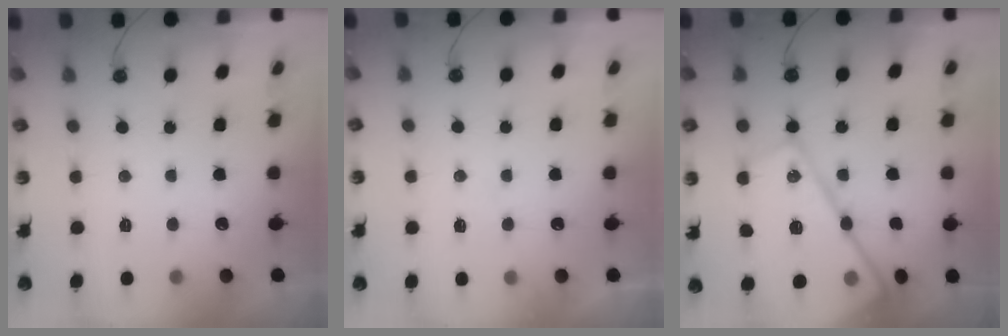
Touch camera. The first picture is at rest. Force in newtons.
{"total": 4.5, "press": 4.4, "slide": 0.6}
{"total": 23.5, "press": 23.4, "slide": 2.3}